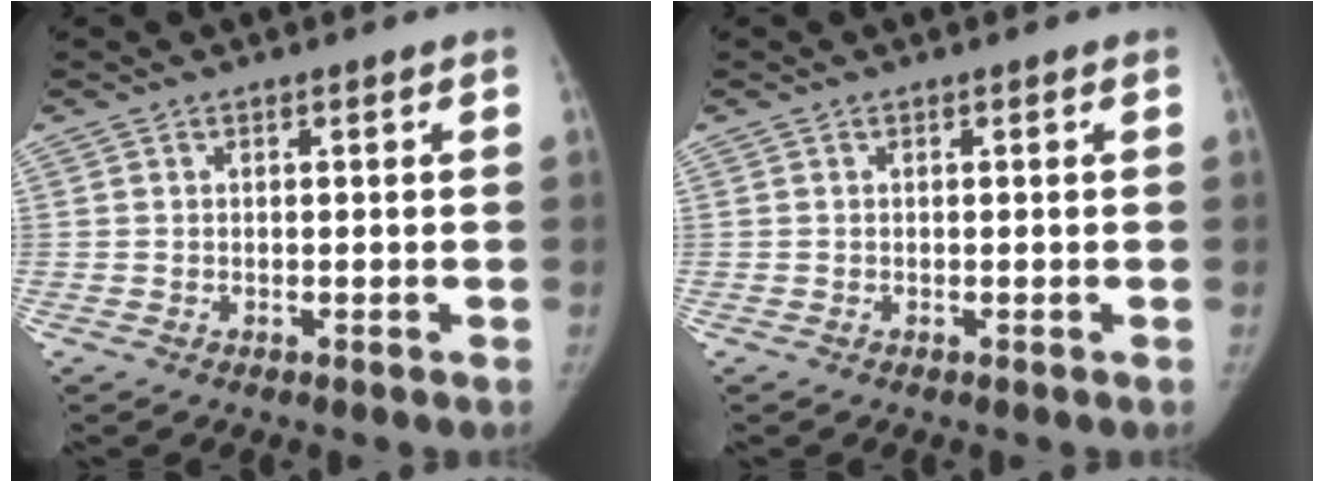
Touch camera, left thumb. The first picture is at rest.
{"total": 0.0}